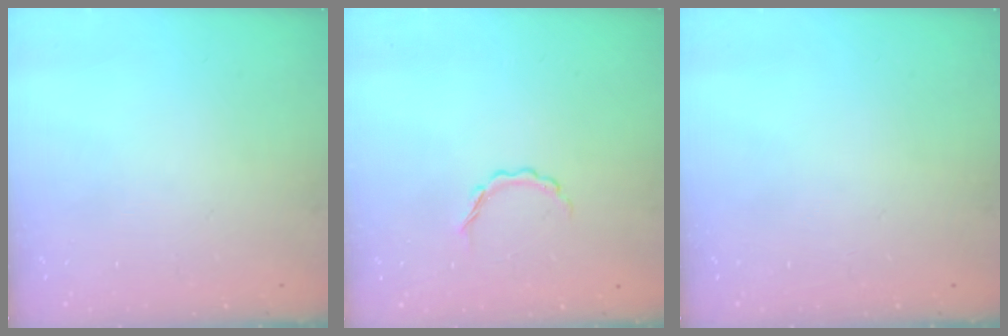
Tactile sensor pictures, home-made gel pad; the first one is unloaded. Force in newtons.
{"total": 3.7, "press": 3.6, "slide": 0.7}
{"total": 0.0}